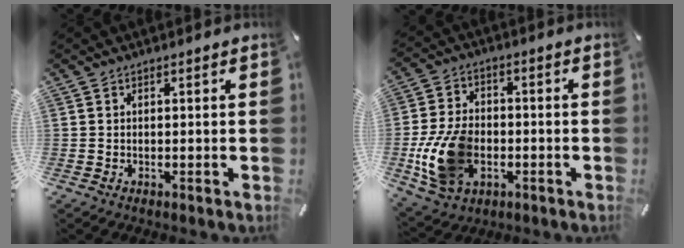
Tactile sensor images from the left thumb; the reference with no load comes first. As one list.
[{"total": 14.6, "force": [-3.5, 10.4, 9.7], "torque": [-0.203, 0.010, -0.058]}]